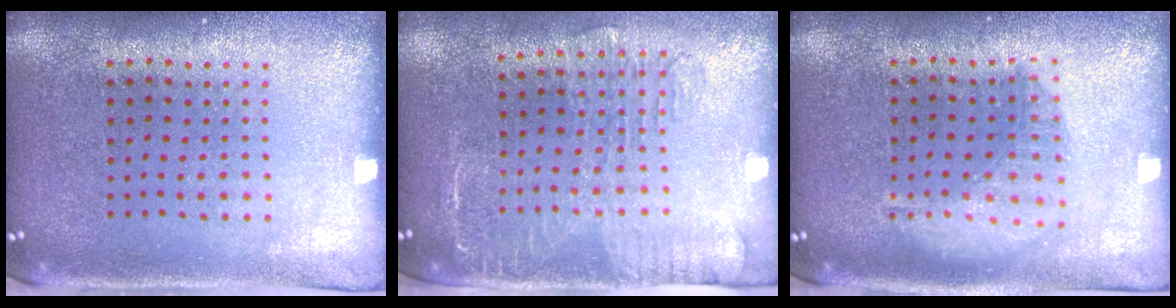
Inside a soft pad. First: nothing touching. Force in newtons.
{"total": 1.9, "press": 1.6, "slide": 1.0}
{"total": 1.3, "press": 1.3, "slide": 0.4}